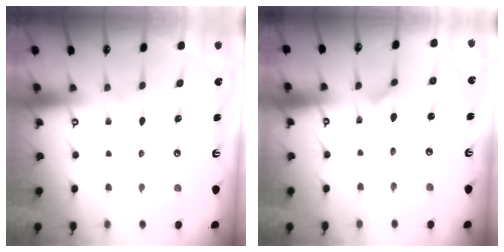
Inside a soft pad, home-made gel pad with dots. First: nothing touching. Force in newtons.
{"total": 3.3, "press": 3.3, "slide": 0.5}